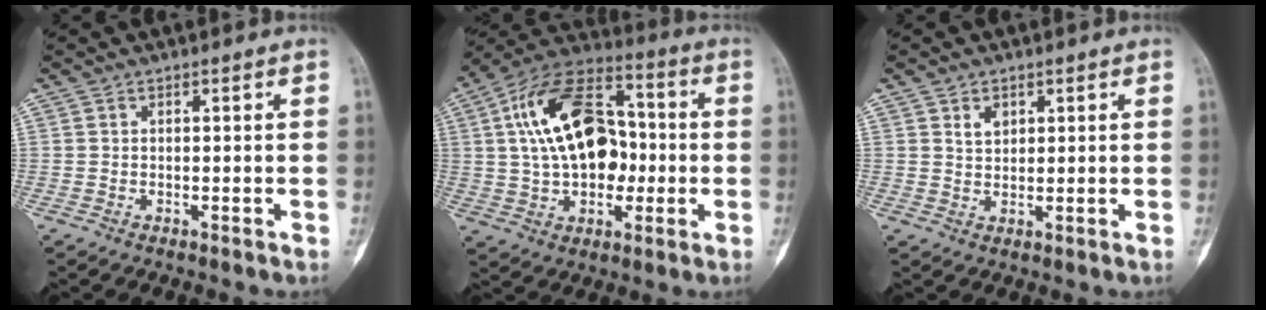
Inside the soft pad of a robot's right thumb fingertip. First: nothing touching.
{"total": 21.1, "force": [1.4, 13.3, 16.2], "torque": [-0.252, 0.034, 0.023]}
{"total": 2.7, "force": [1.4, 1.8, 1.4], "torque": [-0.014, -0.010, 0.027]}